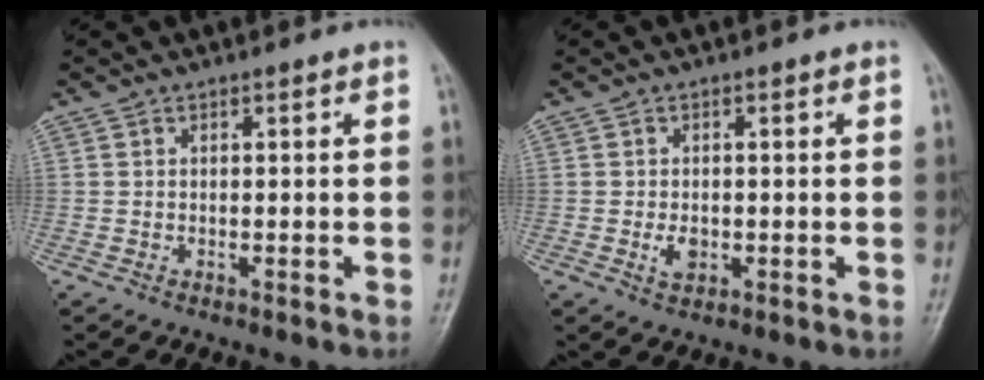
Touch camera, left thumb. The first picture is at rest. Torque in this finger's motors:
{"motor_torque": [0.31, 0.30, 0.31, 0.08, 0.00]}